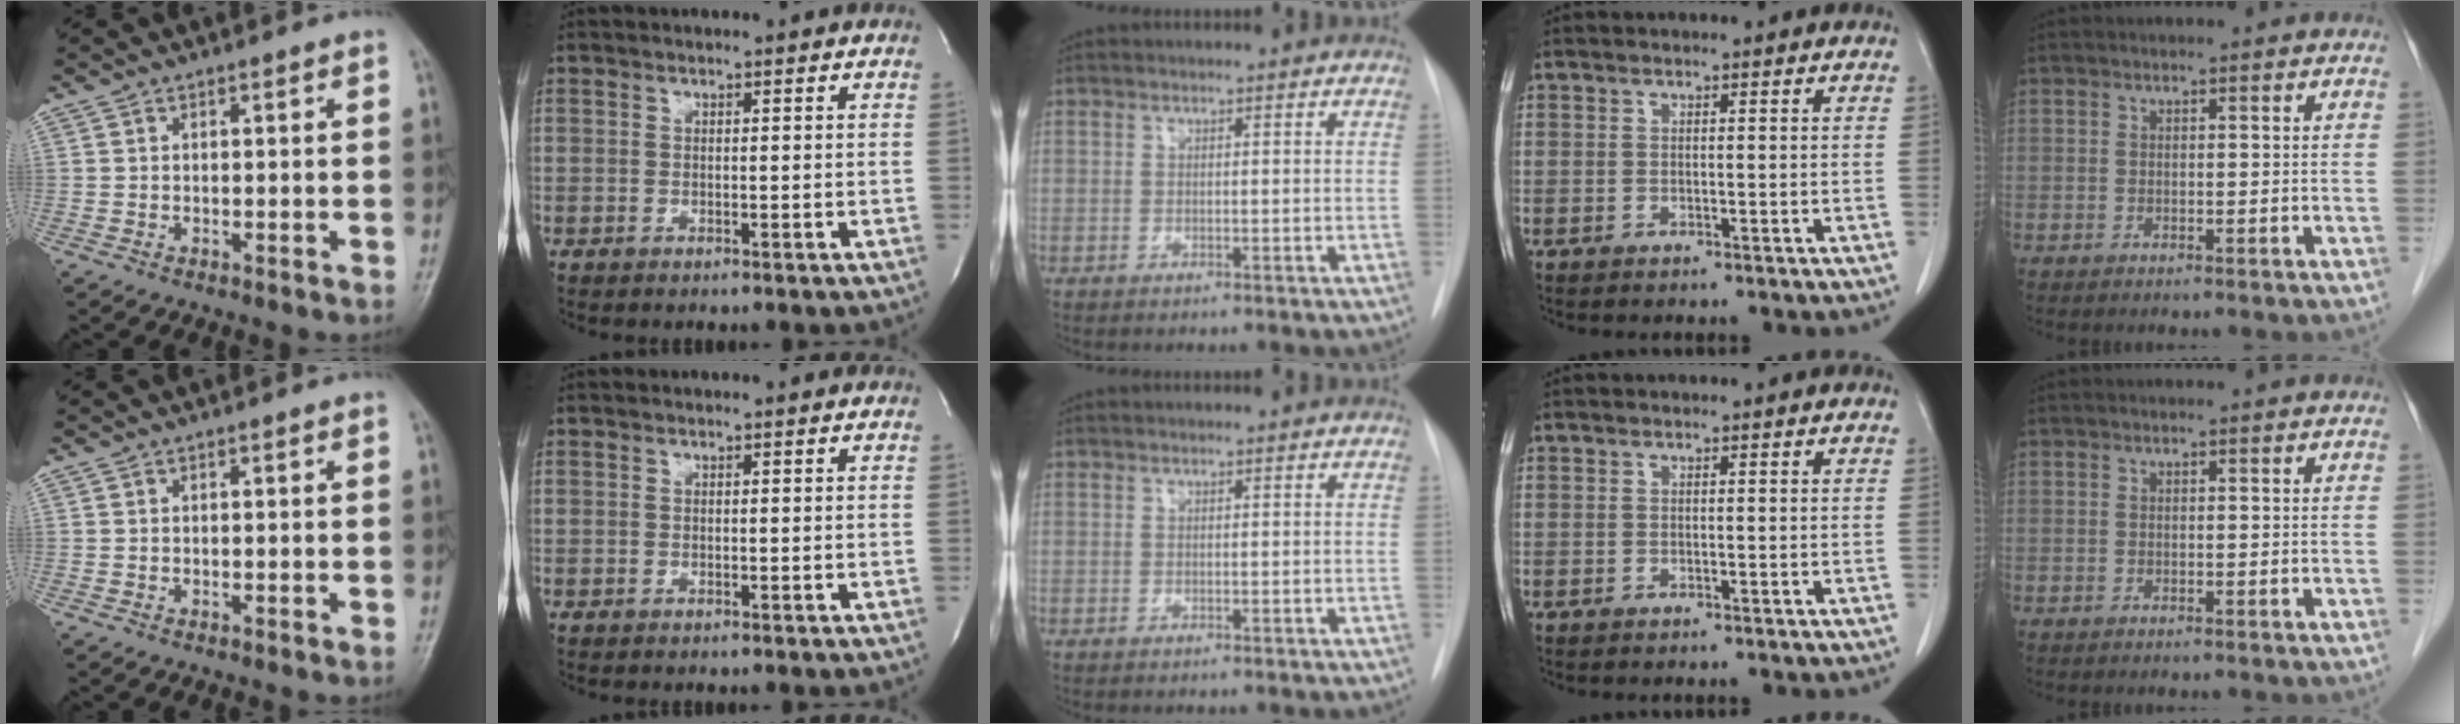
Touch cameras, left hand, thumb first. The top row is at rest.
{}